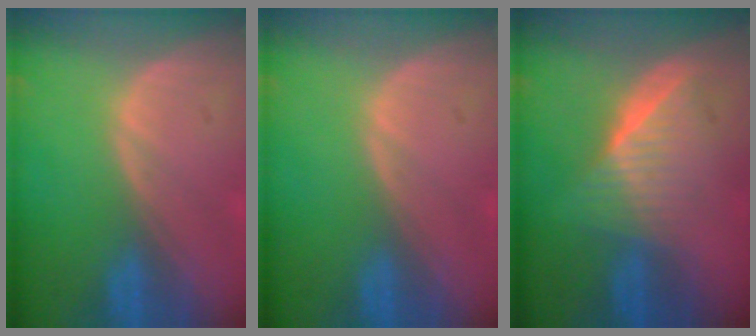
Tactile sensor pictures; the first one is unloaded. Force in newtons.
{"total": 0.0}
{"total": 6.5, "press": 5.9, "slide": 2.6}